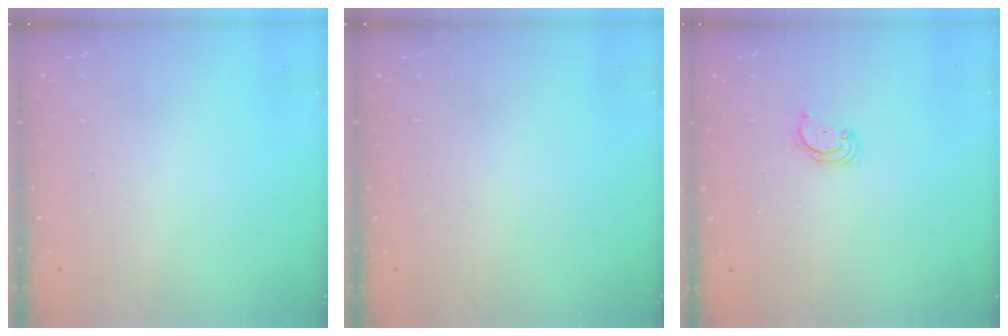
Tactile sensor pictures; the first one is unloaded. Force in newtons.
{"total": 0.0}
{"total": 1.7, "press": 1.7, "slide": 0.1}